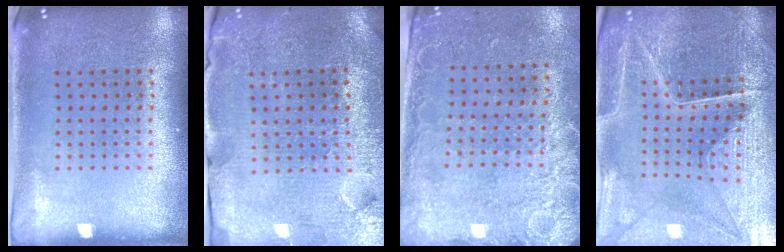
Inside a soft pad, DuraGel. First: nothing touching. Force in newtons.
{"total": 3.8, "press": 3.6, "slide": 1.1}
{"total": 2.5, "press": 2.0, "slide": 1.5}
{"total": 4.5, "press": 4.3, "slide": 1.1}